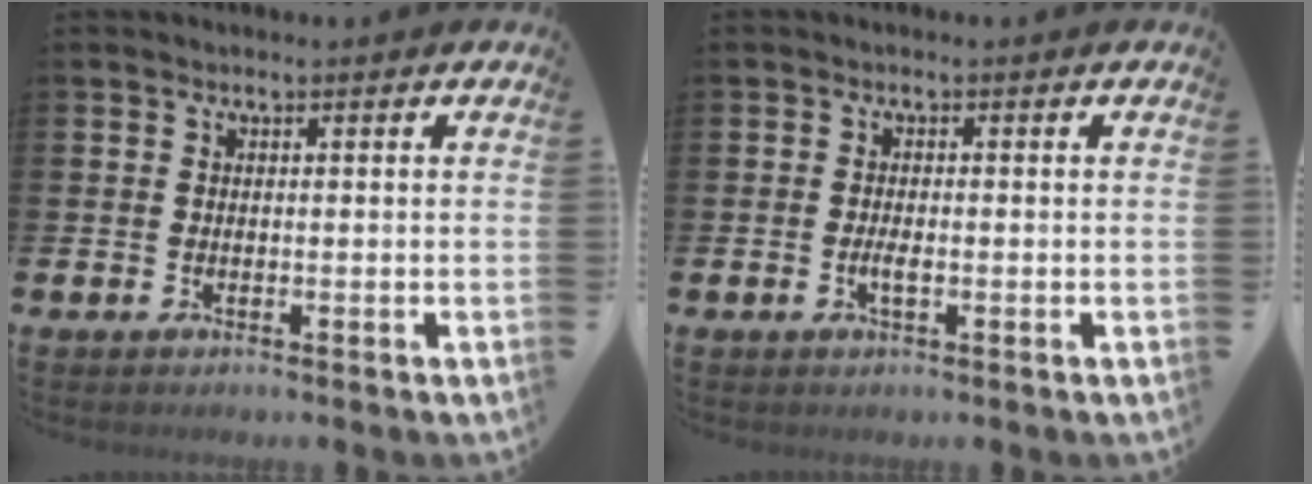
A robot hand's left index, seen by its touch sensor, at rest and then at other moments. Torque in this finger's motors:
{"motor_torque": [0.37, 0.01, 0.05, 0.07]}